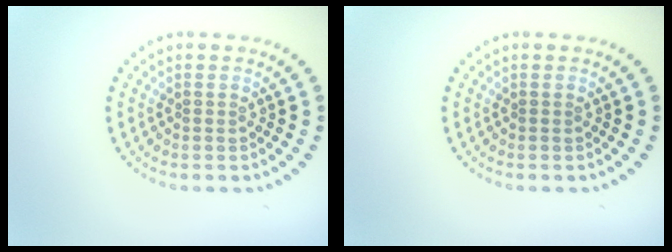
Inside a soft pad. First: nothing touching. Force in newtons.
{"total": 0.0}